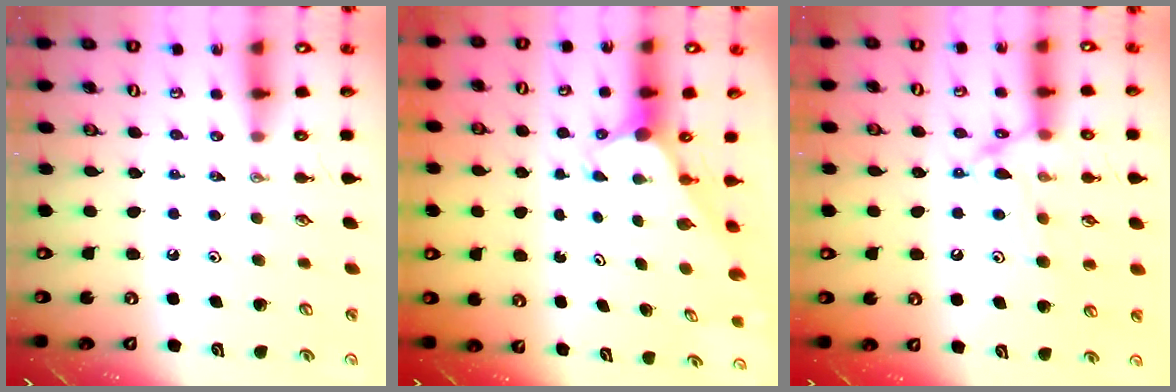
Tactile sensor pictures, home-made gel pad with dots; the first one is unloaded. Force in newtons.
{"total": 2.5, "press": 2.5, "slide": 0.1}
{"total": 14.3, "press": 14.2, "slide": 0.9}